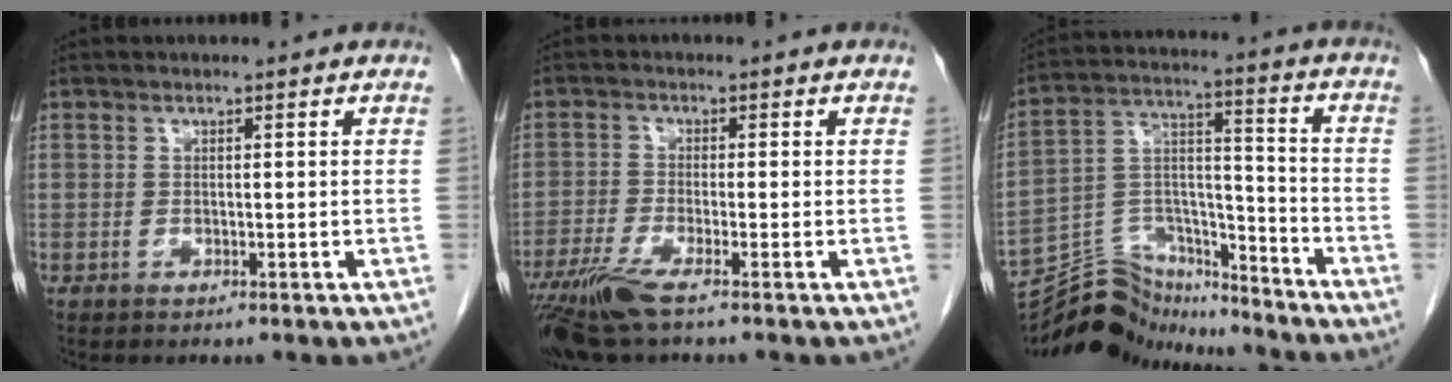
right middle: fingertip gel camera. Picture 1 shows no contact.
{"total": 6.3, "force": [-4.2, 0.2, 4.7], "torque": [-0.096, -0.019, -0.084]}
{"total": 15.2, "force": [-14.8, 3.1, 1.6], "torque": [-0.034, 0.050, -0.252]}